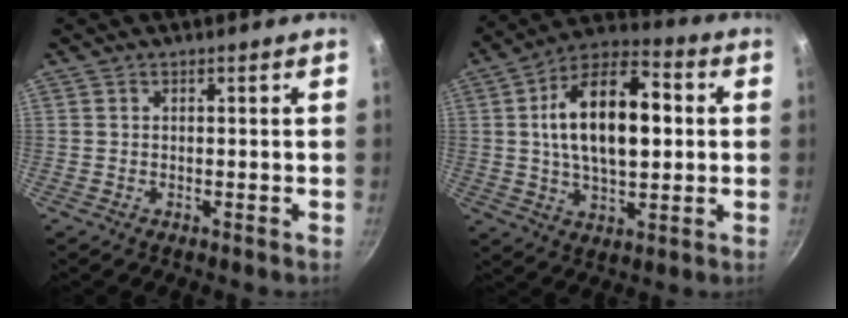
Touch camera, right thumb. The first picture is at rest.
{"total": 19.0, "force": [2.3, 10.0, 16.0], "torque": [-0.249, 0.017, 0.033]}